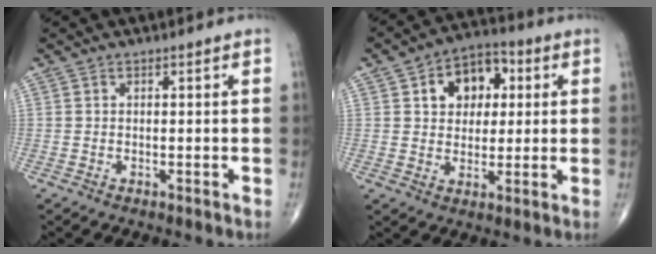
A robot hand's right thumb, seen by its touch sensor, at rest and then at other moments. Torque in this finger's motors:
{"motor_torque": [0.00, 0.03, 0.09, 0.03, 0.11]}